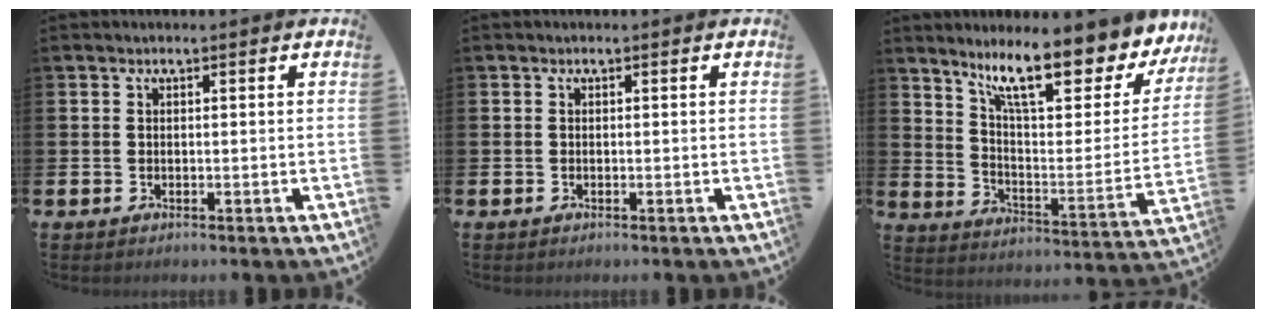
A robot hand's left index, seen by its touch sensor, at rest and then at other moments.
{"total": 0.0}
{"total": 12.8, "force": [10.1, 2.9, 7.3], "torque": [-0.145, -0.068, 0.168]}